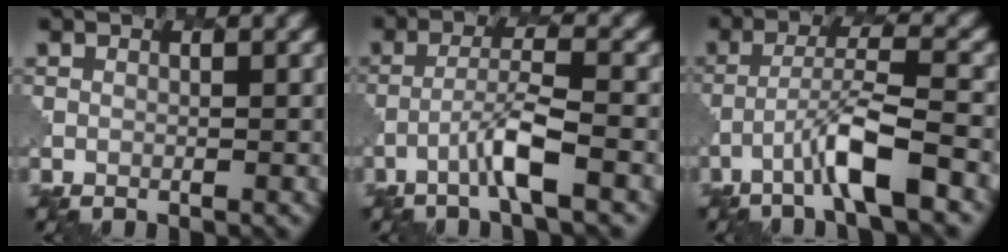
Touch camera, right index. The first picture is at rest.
{"total": 3.5, "force": [-1.7, 0.1, 3.1], "torque": [-0.059, 0.012, -0.040]}
{"total": 5.0, "force": [-2.8, 0.5, 4.1], "torque": [-0.075, 0.009, -0.053]}